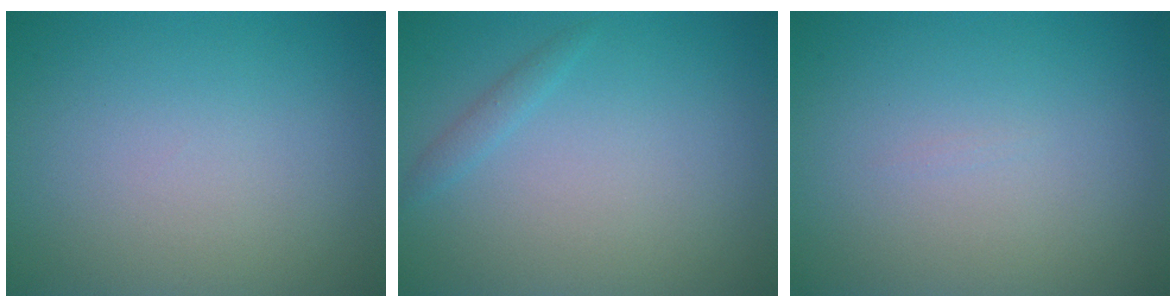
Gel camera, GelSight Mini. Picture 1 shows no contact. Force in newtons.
{"total": 0.9, "press": 0.9, "slide": 0.0}
{"total": 0.0}